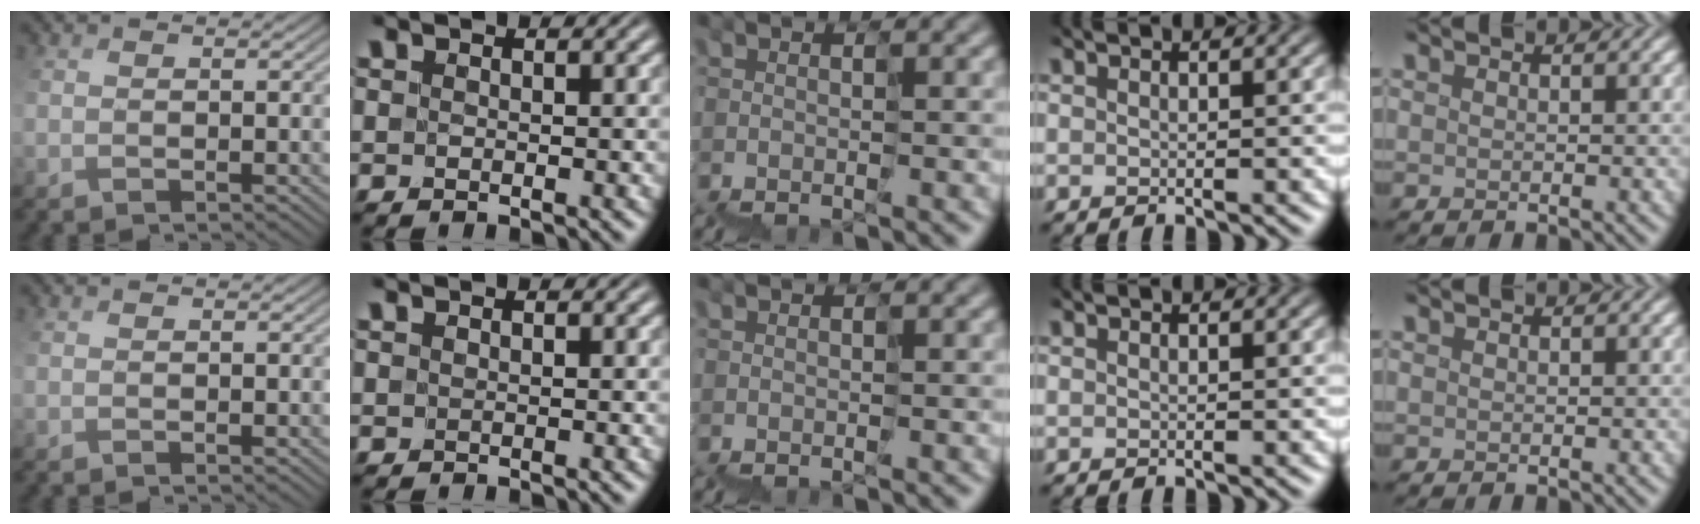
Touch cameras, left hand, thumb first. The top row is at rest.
{}